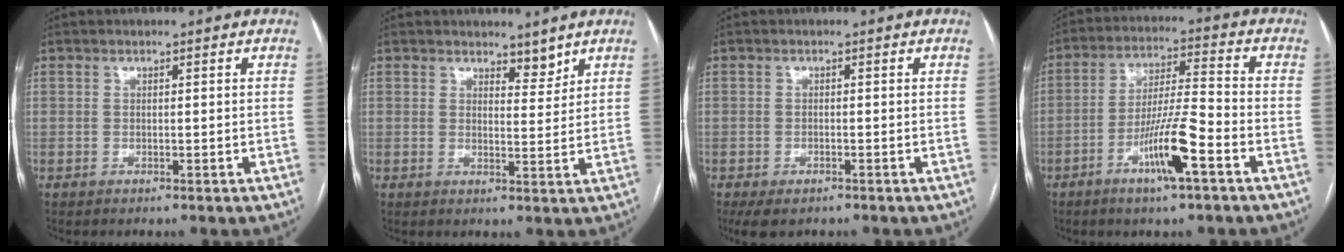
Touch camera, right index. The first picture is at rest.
{"total": 2.9, "force": [2.5, 1.2, 0.8], "torque": [-0.007, -0.006, 0.039]}
{"total": 4.4, "force": [-3.2, 1.9, 2.4], "torque": [-0.041, -0.009, -0.047]}
{"total": 10.5, "force": [-4.9, 0.5, 9.2], "torque": [-0.171, -0.001, -0.088]}